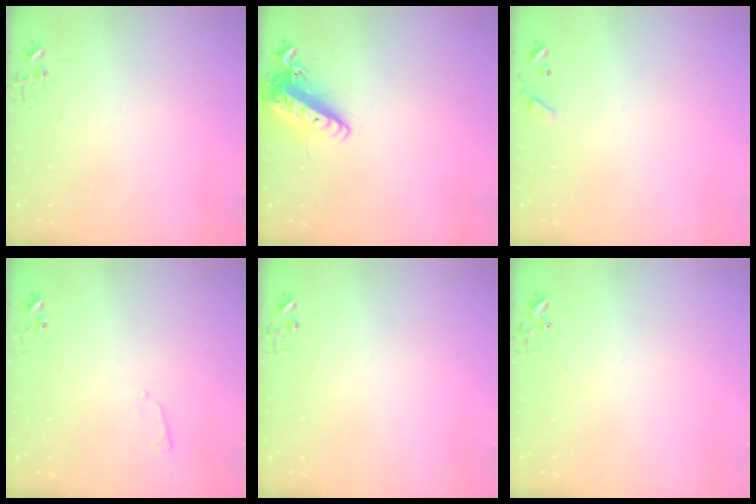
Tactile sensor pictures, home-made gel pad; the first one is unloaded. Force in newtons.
{"total": 15.0, "press": 14.7, "slide": 2.8}
{"total": 7.7, "press": 7.6, "slide": 0.5}
{"total": 4.1, "press": 4.0, "slide": 0.6}
{"total": 0.0}
{"total": 1.9, "press": 1.9, "slide": 0.2}